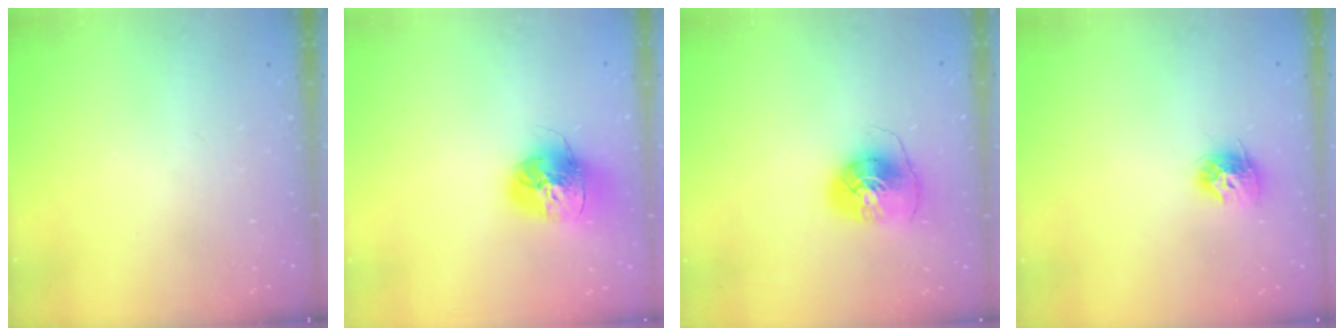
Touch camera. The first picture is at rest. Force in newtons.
{"total": 16.6, "press": 16.6, "slide": 1.6}
{"total": 8.5, "press": 8.4, "slide": 1.3}
{"total": 9.4, "press": 9.4, "slide": 0.6}